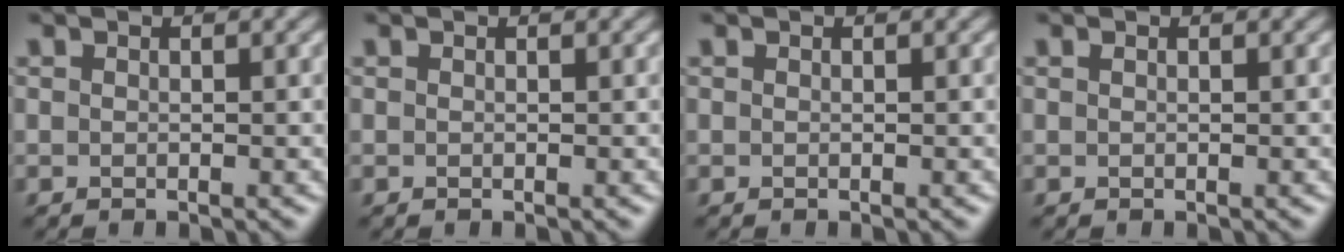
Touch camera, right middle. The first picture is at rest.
{"total": 0.0}
{"total": 0.0}
{"total": 0.0}